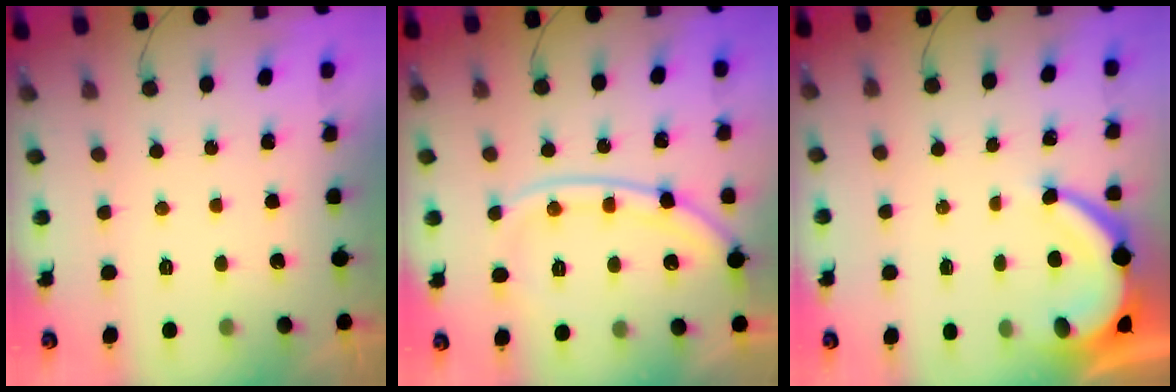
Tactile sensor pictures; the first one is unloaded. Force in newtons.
{"total": 13.0, "press": 12.9, "slide": 1.6}
{"total": 7.6, "press": 7.6, "slide": 0.6}